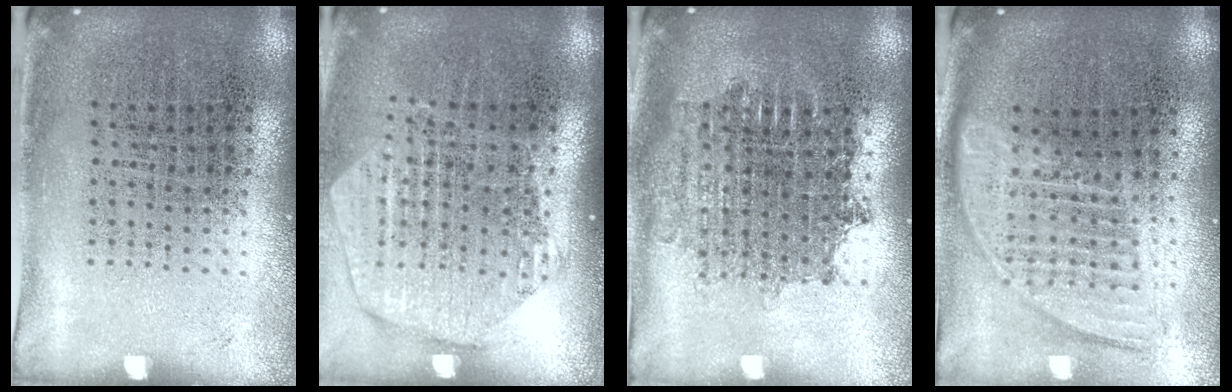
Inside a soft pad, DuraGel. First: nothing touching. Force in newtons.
{"total": 1.9, "press": 1.7, "slide": 0.9}
{"total": 1.8, "press": 1.5, "slide": 1.0}
{"total": 1.7, "press": 1.4, "slide": 0.9}